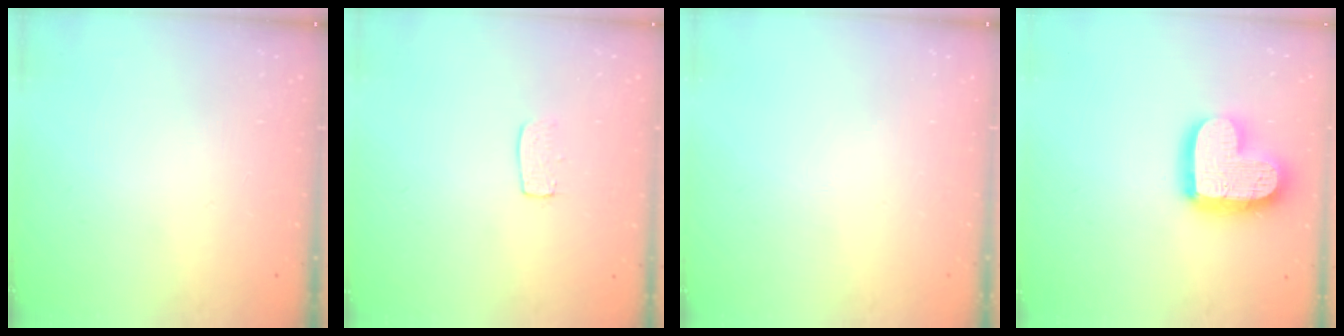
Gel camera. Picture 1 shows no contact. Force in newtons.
{"total": 5.1, "press": 5.1, "slide": 0.4}
{"total": 0.0}
{"total": 17.0, "press": 17.0, "slide": 1.3}